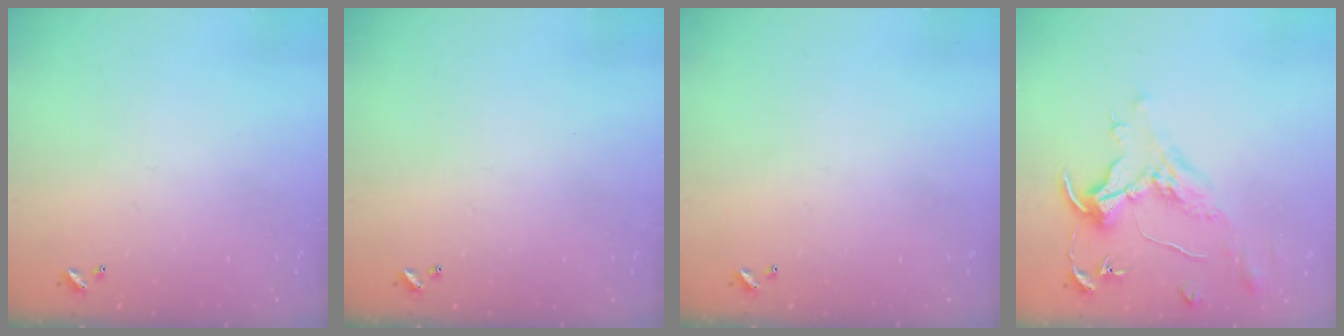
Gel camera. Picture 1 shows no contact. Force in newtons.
{"total": 0.0}
{"total": 0.0}
{"total": 1.6, "press": 1.4, "slide": 0.7}